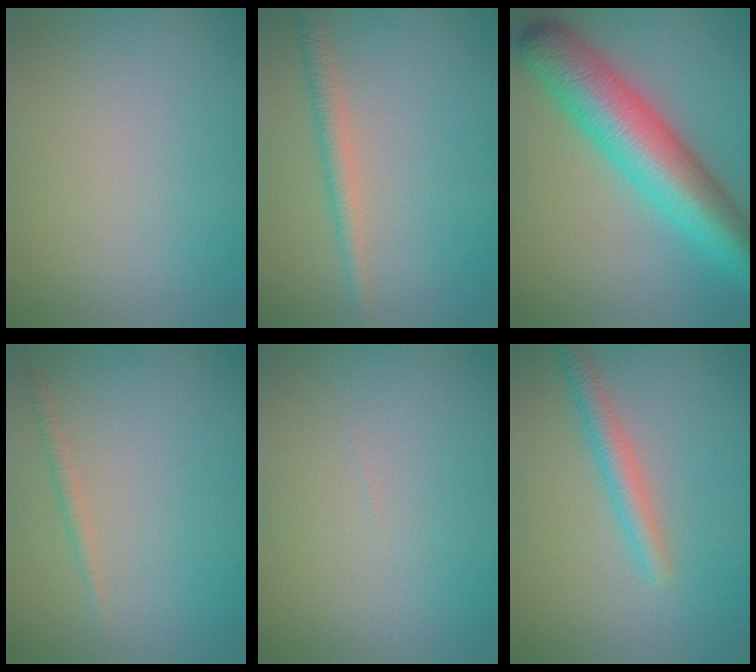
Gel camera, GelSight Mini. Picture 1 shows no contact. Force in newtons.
{"total": 2.0, "press": 2.0, "slide": 0.0}
{"total": 9.6, "press": 9.6, "slide": 0.1}
{"total": 0.9, "press": 0.9, "slide": 0.1}
{"total": 0.0}
{"total": 2.5, "press": 2.5, "slide": 0.1}